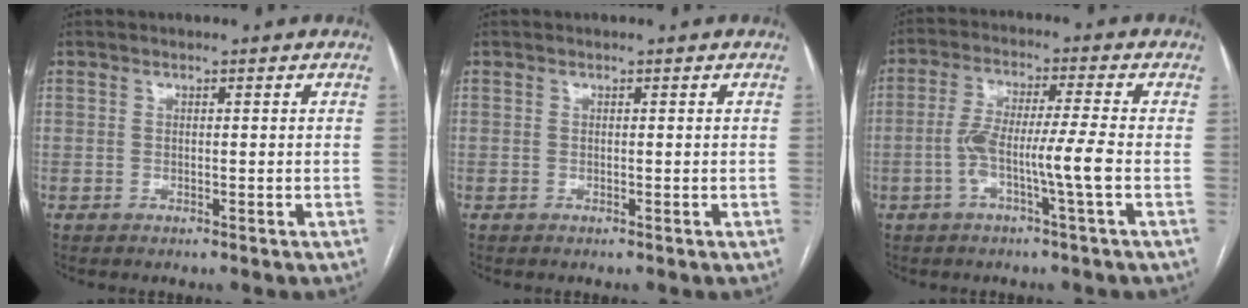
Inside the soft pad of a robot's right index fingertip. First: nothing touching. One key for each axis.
{"total": 0.0}
{"total": 7.6, "fx": -2.2, "fy": -0.6, "fz": 7.3, "tx": -0.142, "ty": 0.011, "tz": -0.042}